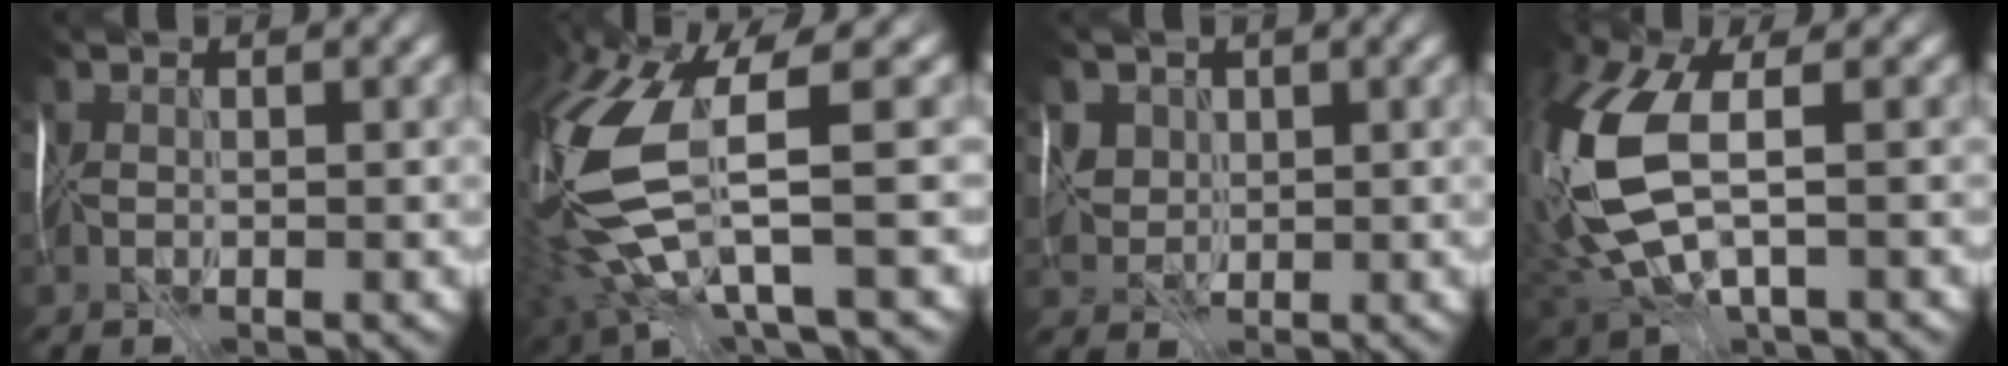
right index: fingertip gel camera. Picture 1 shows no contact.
{"total": 9.7, "force": [-1.1, 3.2, 9.1], "torque": [-0.225, -0.022, -0.010]}
{"total": 1.8, "force": [1.2, 1.4, -0.3], "torque": [0.012, 0.001, 0.026]}
{"total": 9.6, "force": [1.0, 5.0, 8.1], "torque": [-0.225, -0.013, 0.026]}